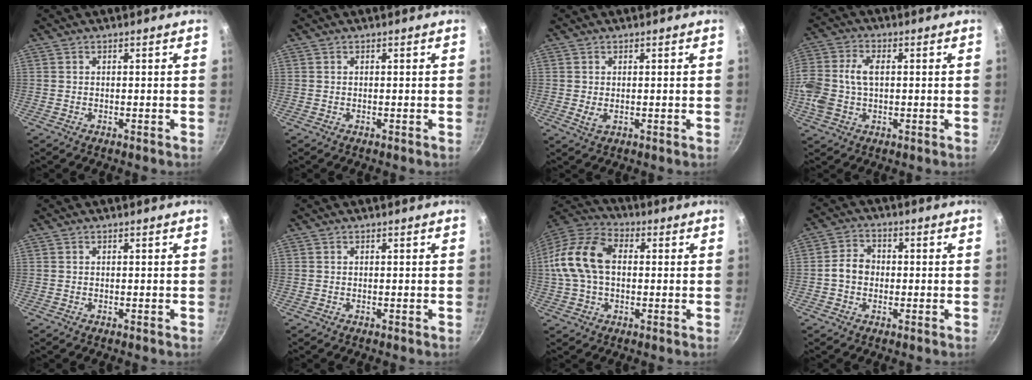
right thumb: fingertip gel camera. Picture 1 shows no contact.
{"total": 0.0}
{"total": 1.8, "force": [0.1, 1.0, 1.5], "torque": [-0.027, -0.004, 0.004]}
{"total": 10.8, "force": [0.3, 7.0, 8.2], "torque": [-0.172, 0.018, -0.001]}
{"total": 0.0}
{"total": 0.0}
{"total": 15.6, "force": [1.1, 10.4, 11.6], "torque": [-0.212, 0.034, 0.005]}
{"total": 5.1, "force": [-0.6, 4.2, 2.8], "torque": [-0.028, 0.018, -0.019]}